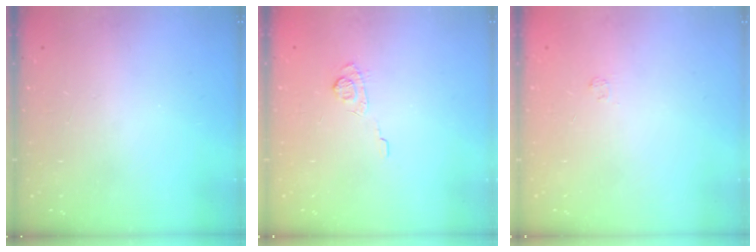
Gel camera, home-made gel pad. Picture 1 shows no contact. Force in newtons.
{"total": 8.2, "press": 8.0, "slide": 1.5}
{"total": 1.7, "press": 1.2, "slide": 1.1}